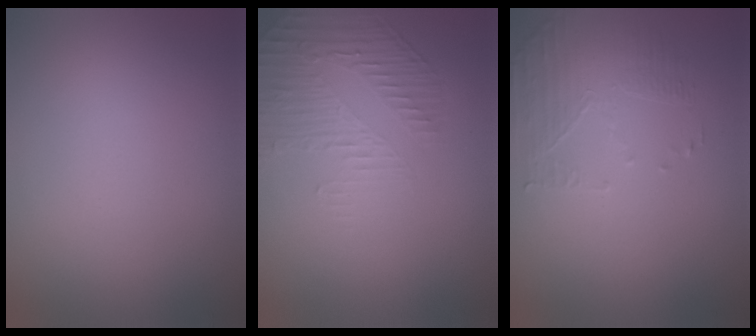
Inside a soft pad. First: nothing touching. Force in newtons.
{"total": 1.8, "press": 1.1, "slide": 1.5}
{"total": 1.8, "press": 1.1, "slide": 1.4}